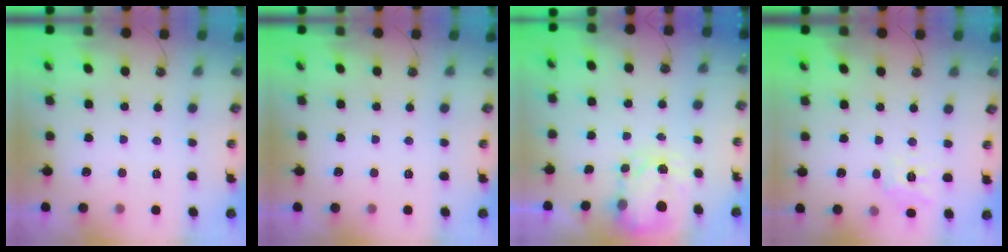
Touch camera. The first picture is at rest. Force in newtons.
{"total": 0.0}
{"total": 3.6, "press": 3.5, "slide": 0.5}
{"total": 9.8, "press": 9.8, "slide": 0.5}